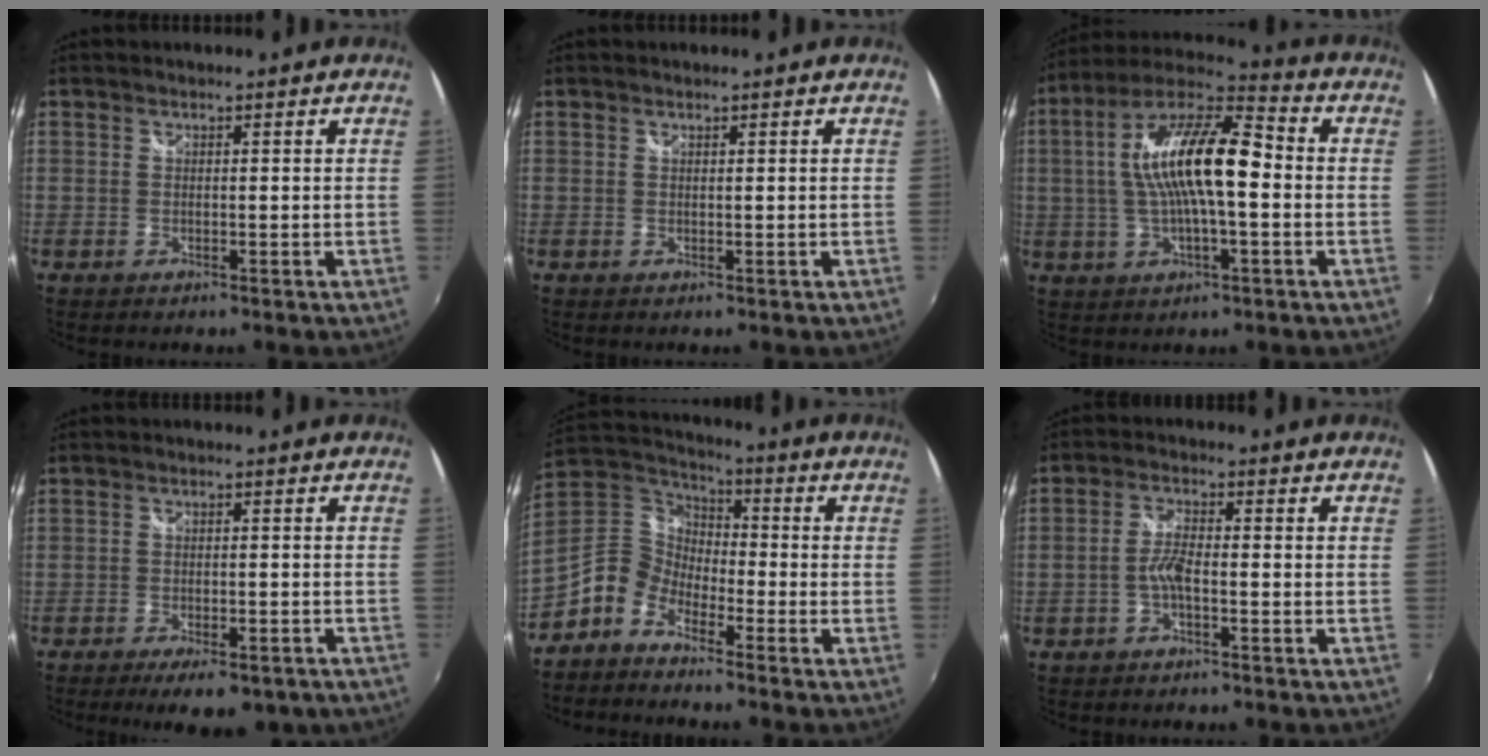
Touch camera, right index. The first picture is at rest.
{"total": 0.0}
{"total": 16.8, "force": [0.3, 5.0, 16.1], "torque": [-0.298, 0.018, -0.005]}
{"total": 9.2, "force": [-6.6, 3.2, 5.6], "torque": [-0.115, -0.024, -0.089]}
{"total": 9.3, "force": [-5.2, 6.2, 4.5], "torque": [-0.080, 0.013, -0.119]}
{"total": 3.4, "force": [-1.4, 0.7, 3.0], "torque": [-0.069, 0.007, -0.028]}